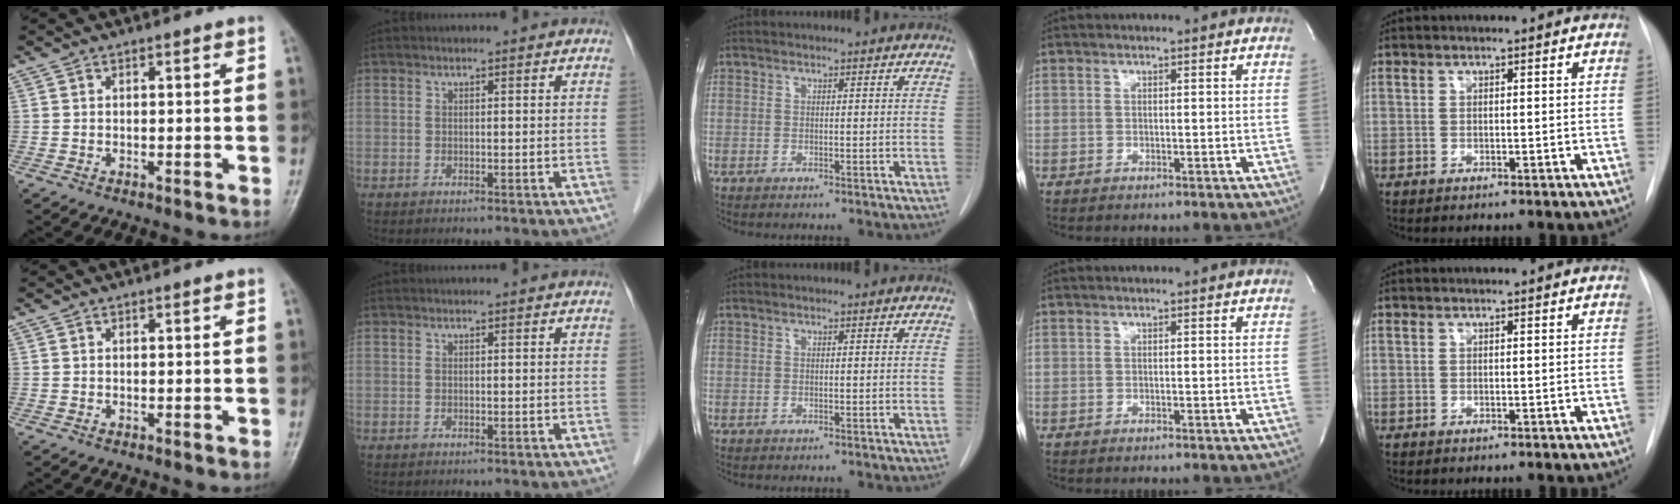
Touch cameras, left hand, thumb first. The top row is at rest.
{}